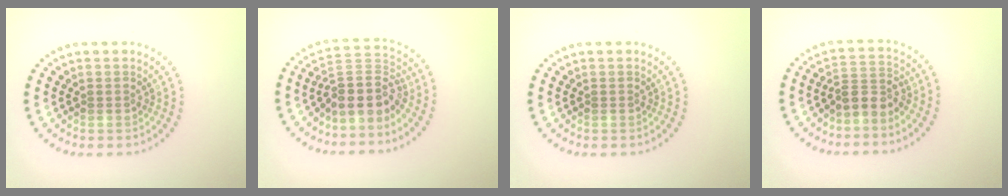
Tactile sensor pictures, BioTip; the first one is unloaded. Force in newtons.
{"total": 4.2, "press": 3.3, "slide": 2.6}
{"total": 0.0}
{"total": 2.6, "press": 2.0, "slide": 1.8}